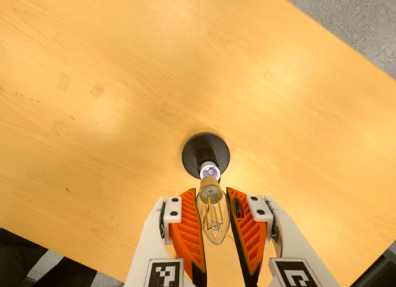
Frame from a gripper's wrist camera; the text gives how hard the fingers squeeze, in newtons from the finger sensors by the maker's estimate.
{"total": 14.7, "left": 16.1, "right": 13.4}